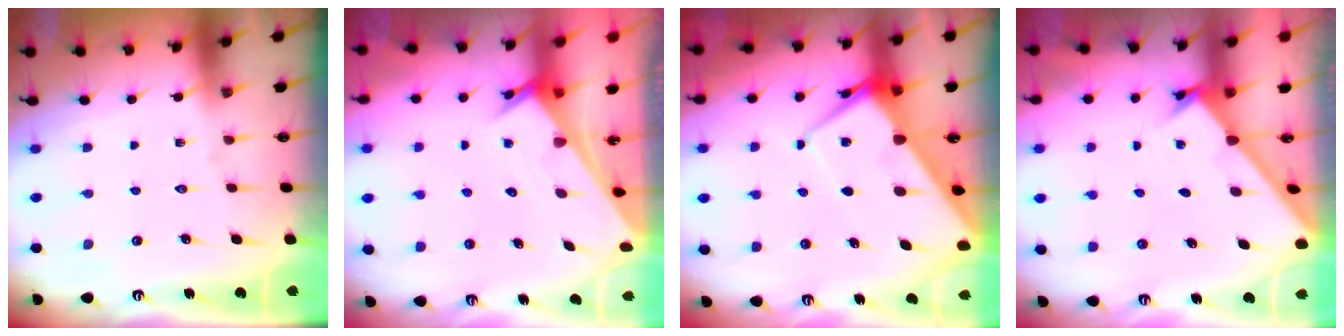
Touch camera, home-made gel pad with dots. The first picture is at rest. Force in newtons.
{"total": 3.0, "press": 3.0, "slide": 0.2}
{"total": 8.5, "press": 8.5, "slide": 0.9}
{"total": 1.7, "press": 1.7, "slide": 0.2}